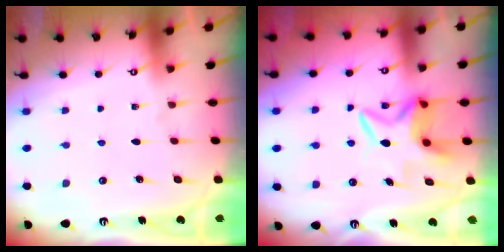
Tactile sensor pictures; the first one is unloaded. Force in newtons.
{"total": 6.7, "press": 6.6, "slide": 1.1}